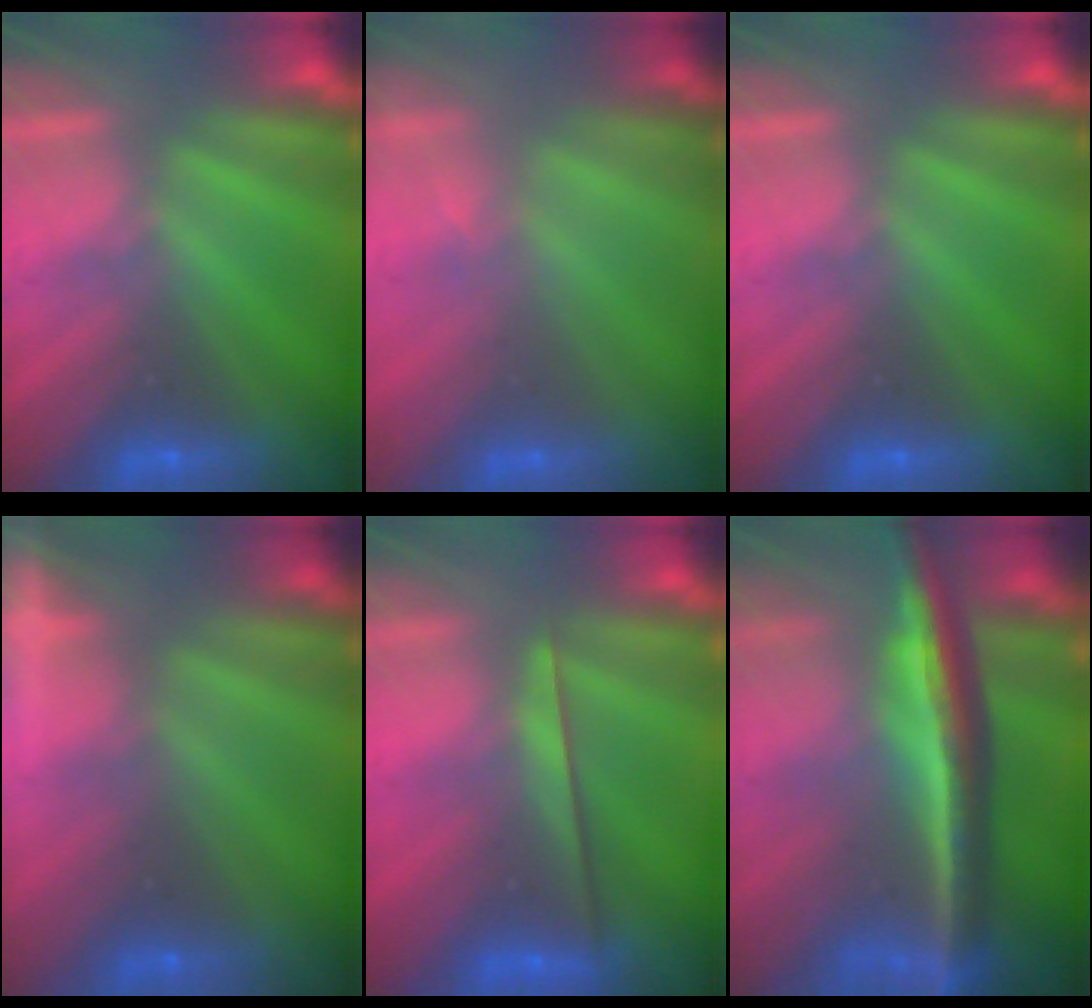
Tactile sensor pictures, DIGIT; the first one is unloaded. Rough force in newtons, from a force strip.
{"total": 1.6}
{"total": 0.0}
{"total": 5.8}
{"total": 2.3}
{"total": 7.4}